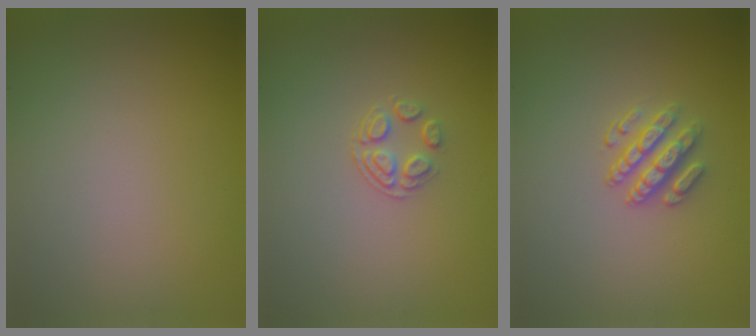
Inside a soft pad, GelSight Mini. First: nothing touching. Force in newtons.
{"total": 1.8, "press": 1.2, "slide": 1.4}
{"total": 2.7, "press": 2.5, "slide": 1.2}